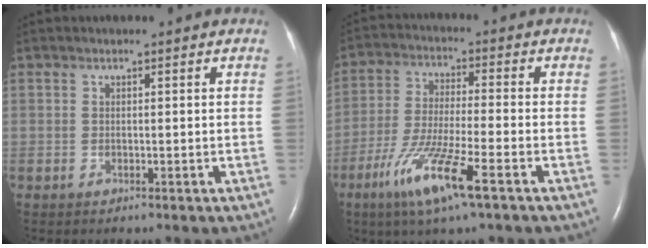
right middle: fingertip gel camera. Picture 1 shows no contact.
{"total": 11.1, "force": [-5.9, 0.4, 9.3], "torque": [-0.186, -0.025, -0.112]}